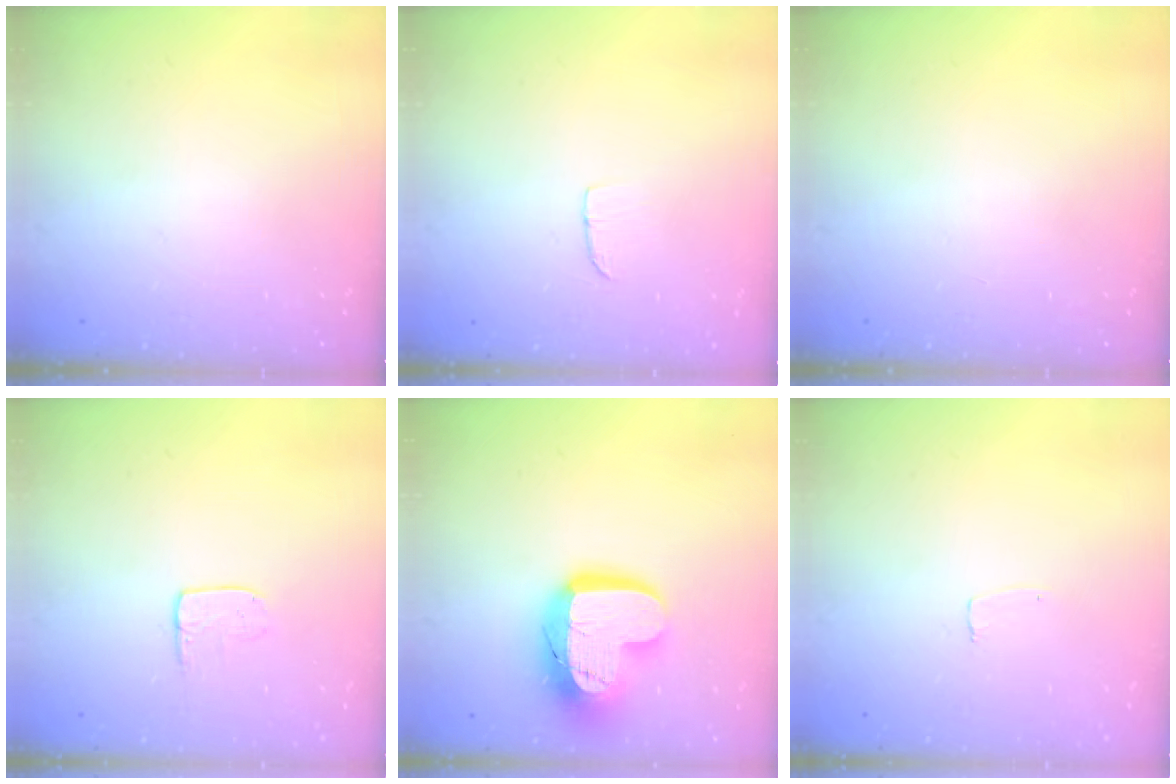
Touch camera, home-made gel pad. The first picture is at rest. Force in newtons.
{"total": 4.2, "press": 4.2, "slide": 0.4}
{"total": 0.0}
{"total": 6.8, "press": 6.8, "slide": 0.5}
{"total": 17.0, "press": 17.0, "slide": 1.3}
{"total": 3.0, "press": 3.0, "slide": 0.2}